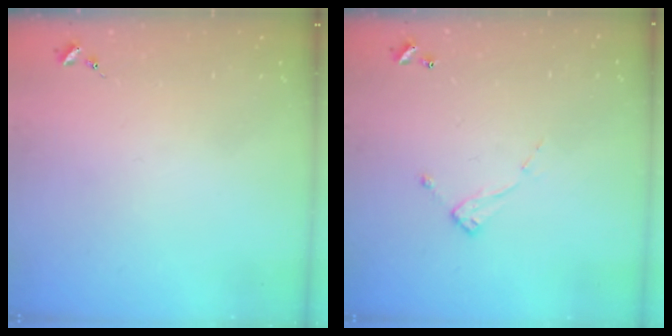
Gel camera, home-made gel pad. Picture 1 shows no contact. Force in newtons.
{"total": 6.9, "press": 6.9, "slide": 0.4}